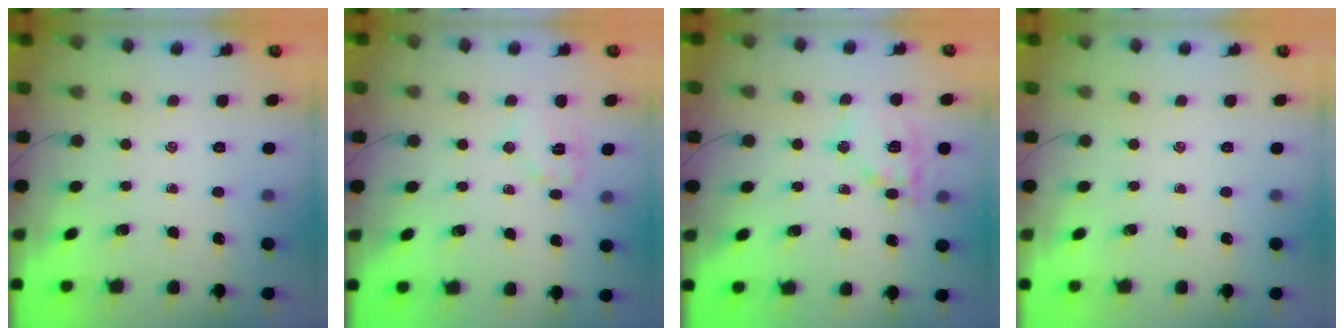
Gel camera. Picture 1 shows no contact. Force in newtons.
{"total": 7.0, "press": 6.9, "slide": 1.1}
{"total": 11.5, "press": 11.5, "slide": 1.0}
{"total": 0.0}